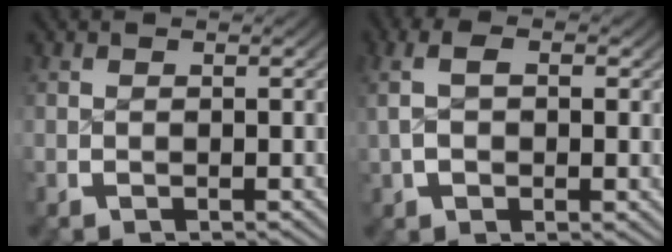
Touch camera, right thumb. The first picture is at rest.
{"total": 3.8, "force": [0.6, 2.2, 3.0], "torque": [-0.061, 0.003, 0.010]}